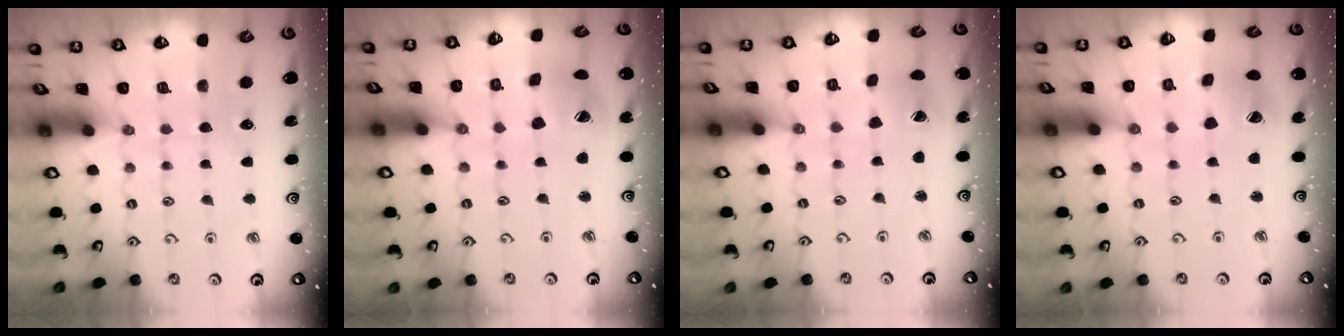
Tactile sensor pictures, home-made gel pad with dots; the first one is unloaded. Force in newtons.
{"total": 10.1, "press": 10.0, "slide": 1.2}
{"total": 3.5, "press": 3.5, "slide": 0.4}
{"total": 6.7, "press": 6.7, "slide": 0.9}